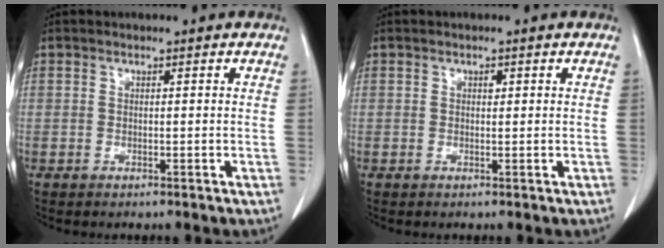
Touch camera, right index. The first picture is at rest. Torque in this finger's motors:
{"motor_torque": [0.00, 0.00, -0.01, 0.00]}